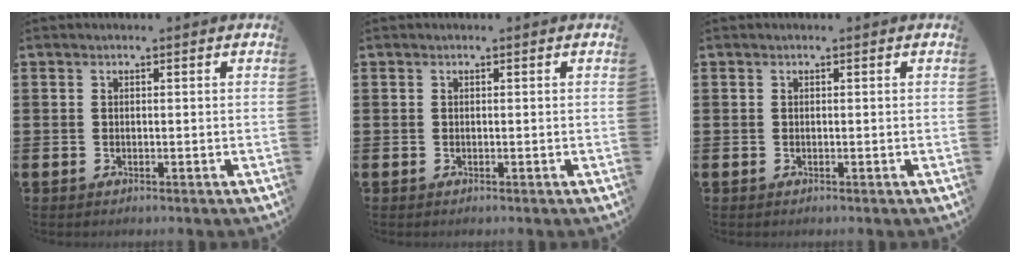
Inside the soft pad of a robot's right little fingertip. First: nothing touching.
{"total": 0.0}
{"total": 0.0}